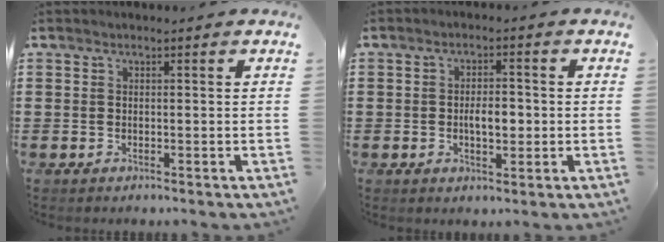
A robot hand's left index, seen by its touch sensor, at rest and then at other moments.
{"total": 3.9, "force": [-0.5, 1.9, 3.4], "torque": [-0.057, 0.004, -0.014]}